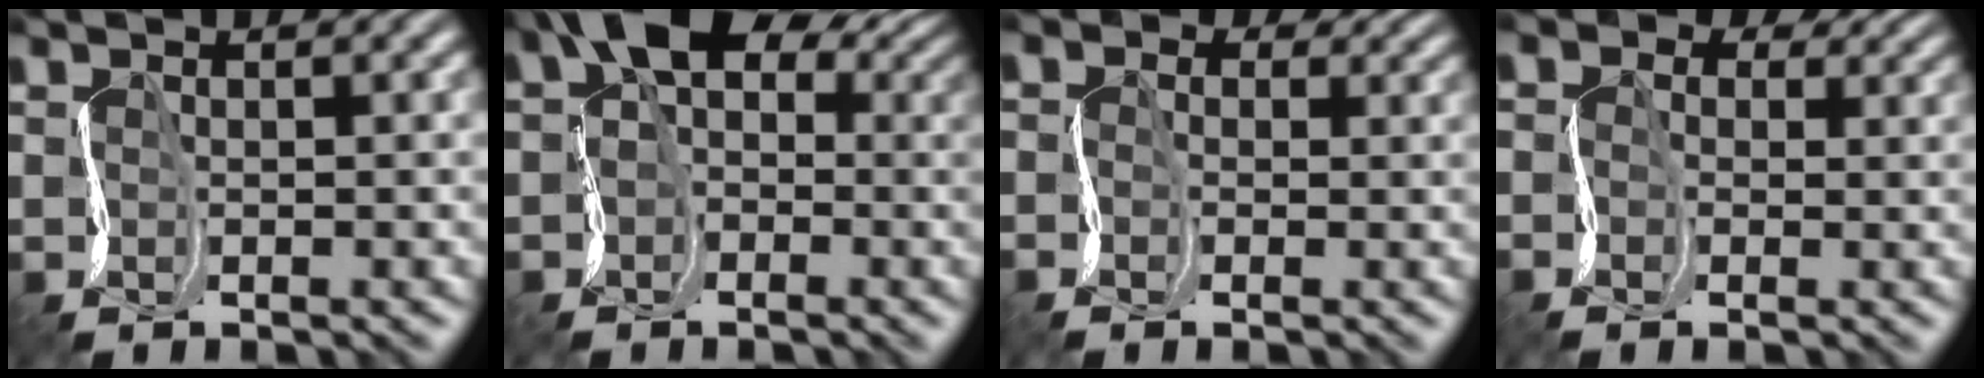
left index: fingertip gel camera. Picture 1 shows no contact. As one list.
[{"total": 7.5, "force": [1.4, 5.2, 5.2], "torque": [-0.071, 0.027, 0.009]}, {"total": 2.2, "force": [-0.2, 2.1, 0.6], "torque": [-0.006, 0.009, -0.023]}, {"total": 3.5, "force": [0.7, 3.1, 1.5], "torque": [-0.026, 0.008, -0.010]}]